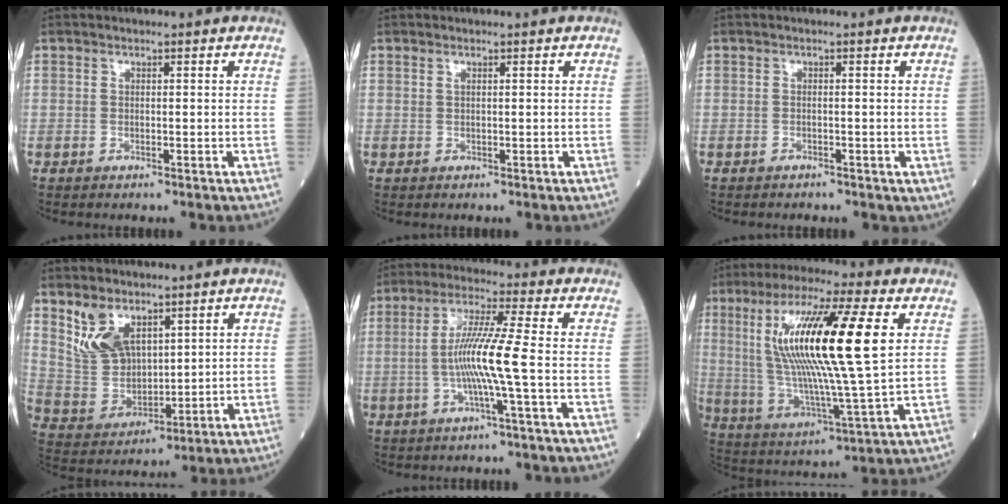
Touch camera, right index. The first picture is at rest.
{"total": 0.6, "force": [0.4, -0.2, 0.4], "torque": [-0.011, -0.003, 0.008]}
{"total": 1.0, "force": [-0.7, 0.7, 0.3], "torque": [-0.007, 0.001, -0.008]}
{"total": 8.6, "force": [5.4, 4.6, 4.9], "torque": [-0.105, 0.005, 0.121]}
{"total": 8.5, "force": [-1.3, -1.1, 8.3], "torque": [-0.162, 0.003, -0.030]}
{"total": 20.5, "force": [5.1, 1.4, 19.8], "torque": [-0.388, 0.007, 0.078]}